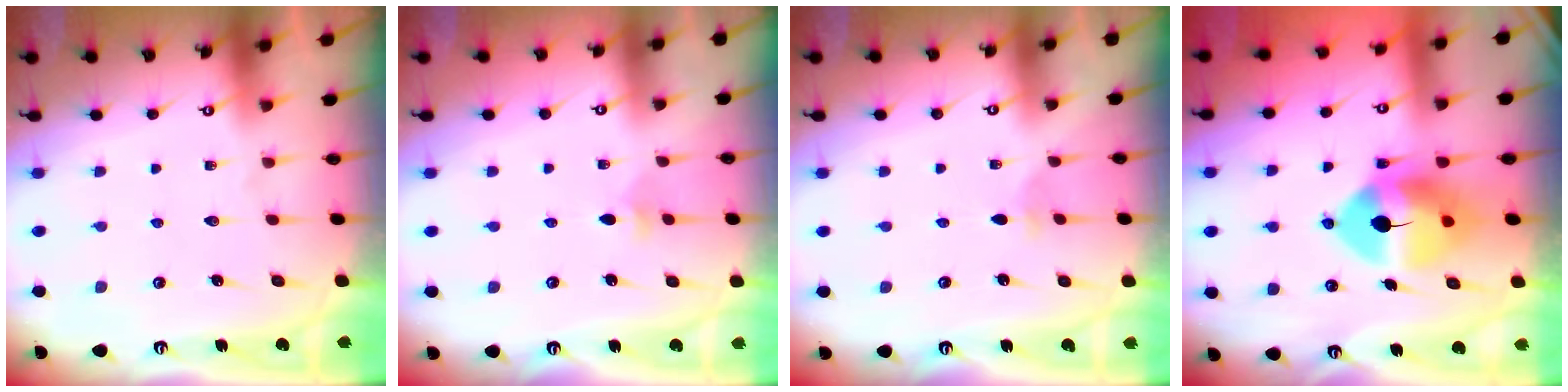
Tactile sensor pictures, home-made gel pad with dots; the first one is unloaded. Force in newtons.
{"total": 3.3, "press": 3.2, "slide": 0.8}
{"total": 1.8, "press": 1.8, "slide": 0.3}
{"total": 12.2, "press": 11.9, "slide": 2.3}